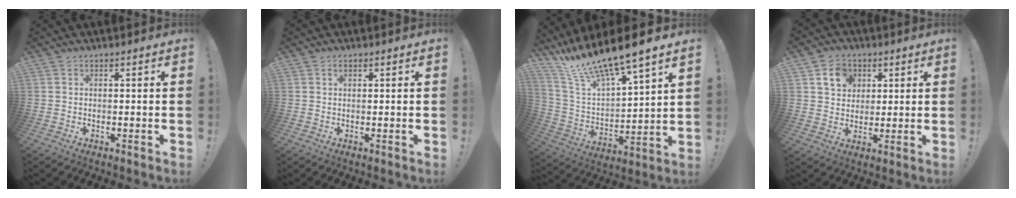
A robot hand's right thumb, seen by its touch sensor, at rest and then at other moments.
{"total": 0.9, "force": [0.6, 0.5, 0.5], "torque": [-0.009, 0.002, 0.011]}
{"total": 14.6, "force": [12.5, 1.9, 7.3], "torque": [-0.156, -0.099, 0.215]}
{"total": 8.7, "force": [3.8, 7.1, 3.2], "torque": [-0.048, -0.009, 0.076]}